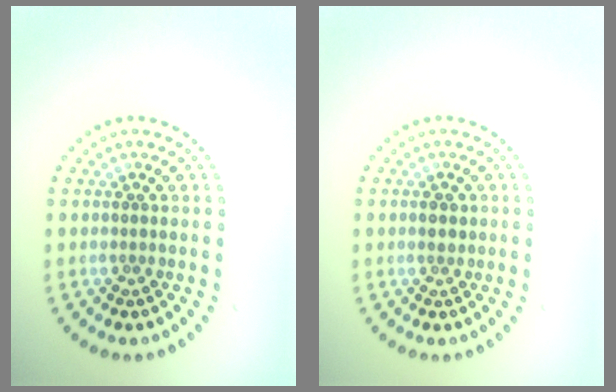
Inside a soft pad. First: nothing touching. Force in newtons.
{"total": 1.2, "press": 1.1, "slide": 0.3}